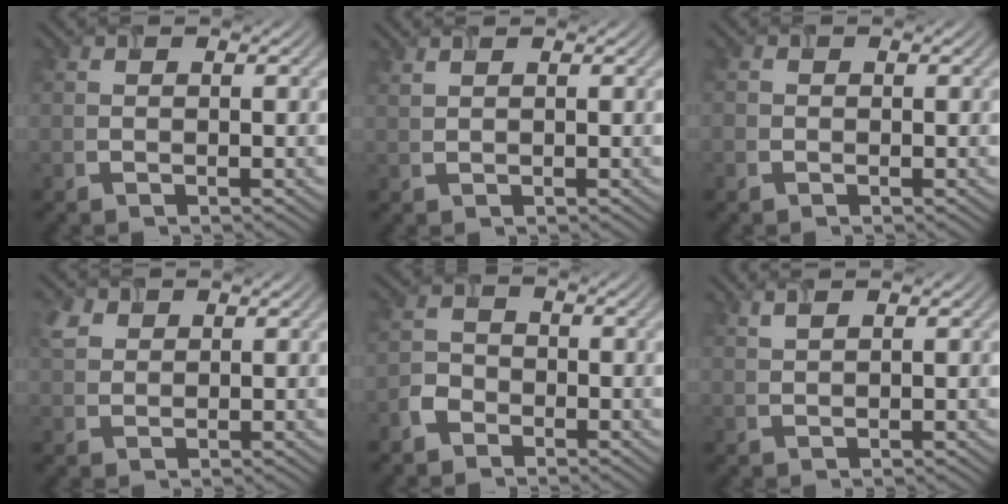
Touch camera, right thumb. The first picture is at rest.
{"total": 1.0, "force": [0.8, 0.1, 0.5], "torque": [-0.016, 0.003, 0.016]}
{"total": 0.8, "force": [-0.4, 0.7, 0.1], "torque": [-0.002, -0.007, -0.011]}
{"total": 2.9, "force": [1.7, 1.9, 1.3], "torque": [-0.037, 0.006, 0.038]}
{"total": 2.6, "force": [-1.7, 1.8, 0.8], "torque": [-0.016, 0.004, -0.044]}
{"total": 2.0, "force": [1.6, 0.4, 1.3], "torque": [-0.026, 0.008, 0.029]}